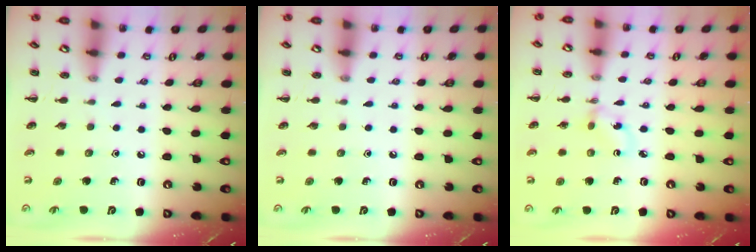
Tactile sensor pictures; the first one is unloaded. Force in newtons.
{"total": 0.0}
{"total": 1.4, "press": 1.3, "slide": 0.6}